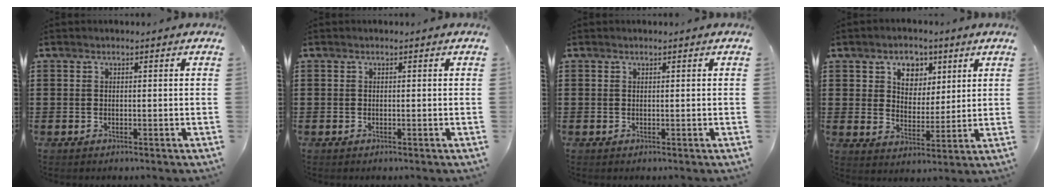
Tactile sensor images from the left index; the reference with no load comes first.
{"total": 0.0}
{"total": 0.0}
{"total": 5.5, "force": [3.3, 4.1, 1.8], "torque": [-0.035, 0.005, 0.053]}